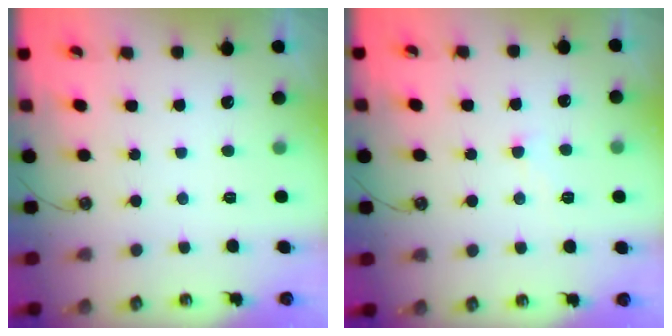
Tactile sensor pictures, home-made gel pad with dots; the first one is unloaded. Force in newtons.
{"total": 2.2, "press": 2.2, "slide": 0.4}